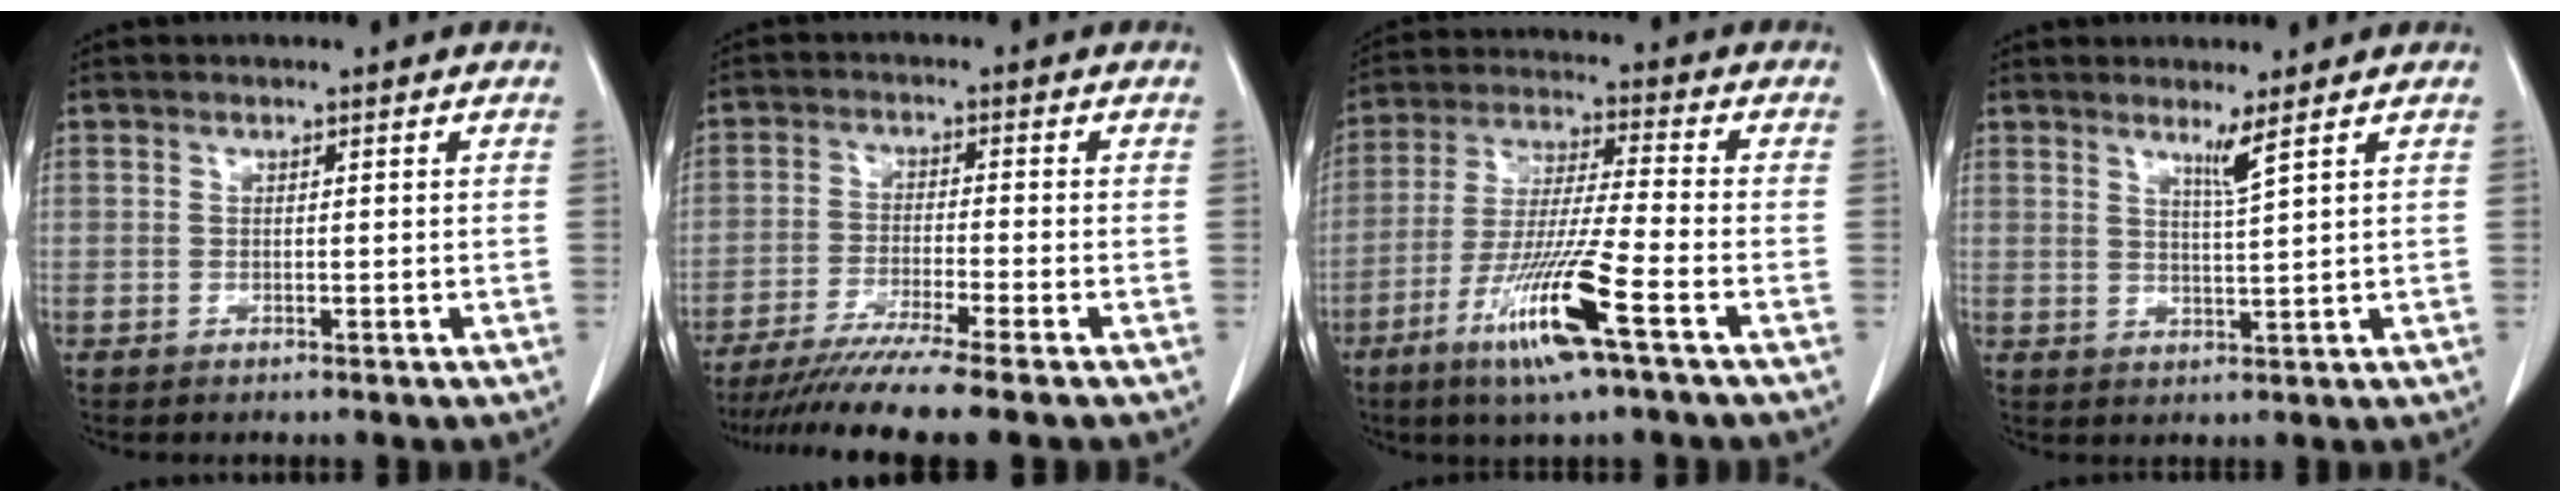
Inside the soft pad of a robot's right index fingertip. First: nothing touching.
{"total": 10.3, "force": [-8.5, -1.7, 5.5], "torque": [-0.076, -0.034, -0.138]}
{"total": 13.2, "force": [-6.5, -0.3, 11.5], "torque": [-0.231, -0.026, -0.122]}
{"total": 2.6, "force": [1.8, -1.0, 1.6], "torque": [-0.030, -0.018, 0.036]}